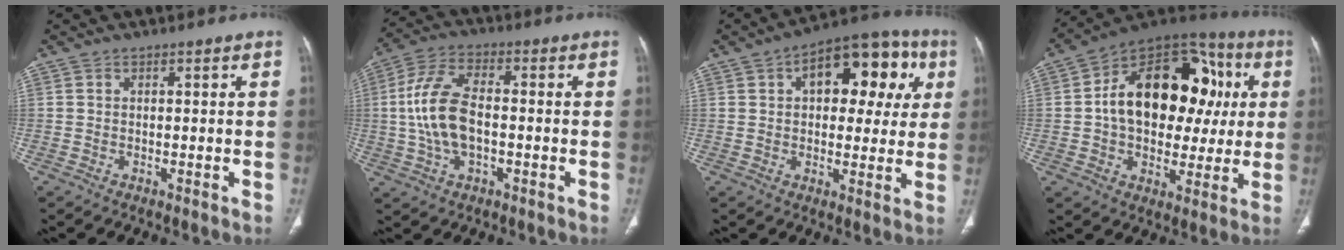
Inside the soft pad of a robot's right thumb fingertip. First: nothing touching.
{"total": 11.7, "force": [-0.7, 6.2, 9.9], "torque": [-0.204, 0.022, -0.014]}
{"total": 17.9, "force": [5.6, 9.8, 13.9], "torque": [-0.134, 0.021, 0.069]}
{"total": 25.1, "force": [3.2, 16.4, 18.7], "torque": [-0.244, 0.036, 0.047]}